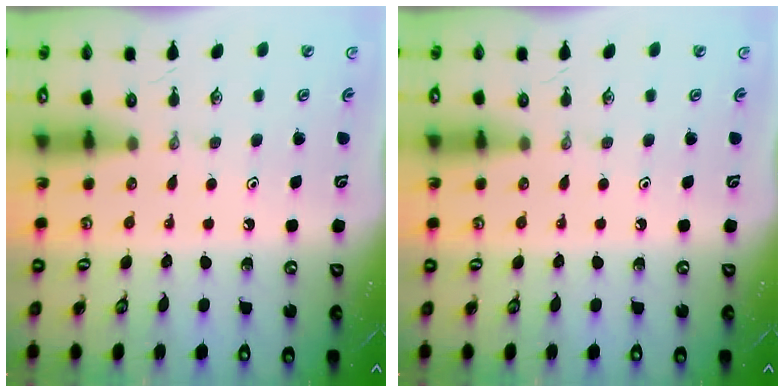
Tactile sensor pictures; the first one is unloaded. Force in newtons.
{"total": 0.0}